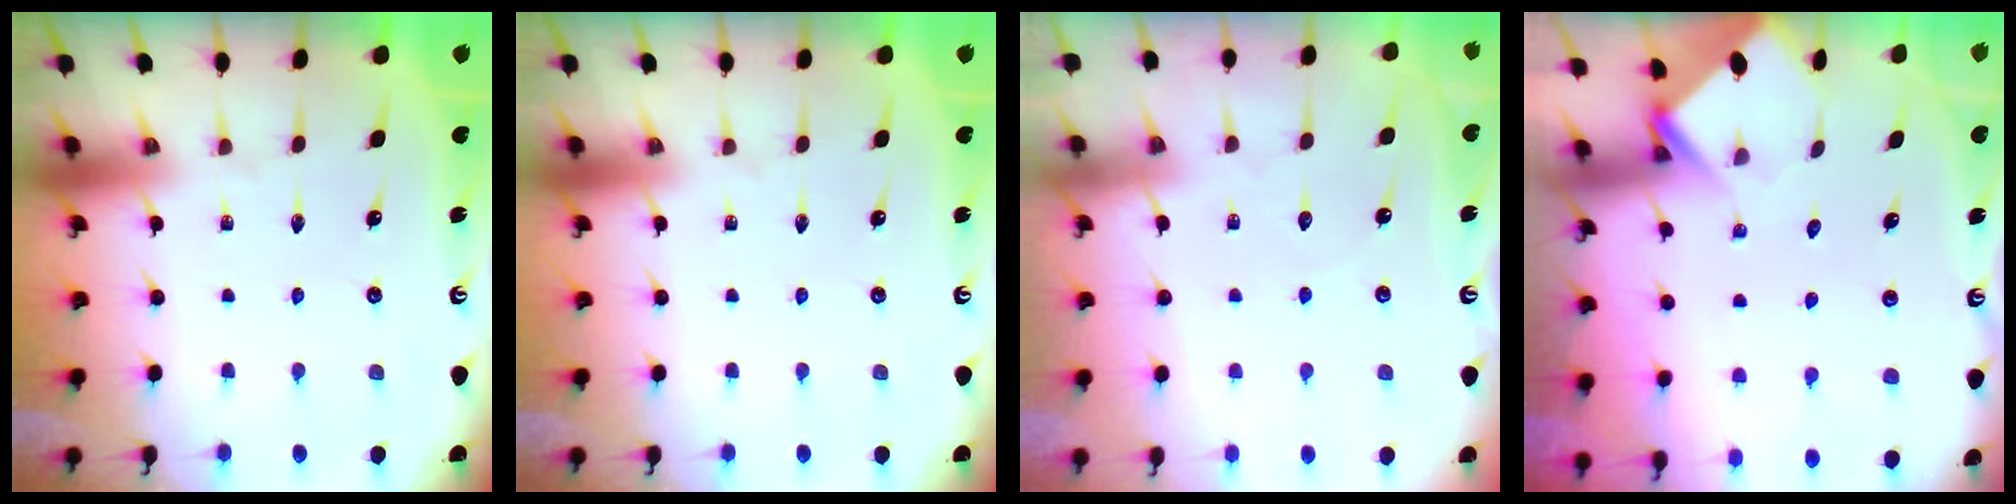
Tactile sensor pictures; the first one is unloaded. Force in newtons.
{"total": 0.0}
{"total": 2.4, "press": 2.4, "slide": 0.3}
{"total": 3.7, "press": 3.7, "slide": 0.3}